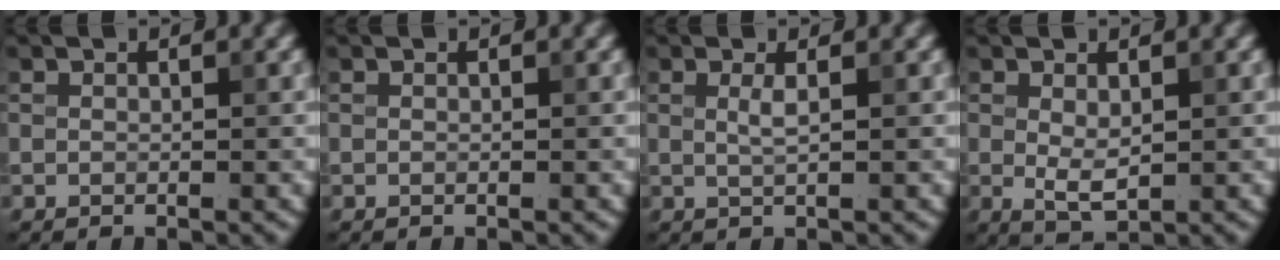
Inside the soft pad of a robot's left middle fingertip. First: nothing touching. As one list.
[{"total": 0.0}, {"total": 1.3, "force": [0.3, 0.3, 1.2], "torque": [-0.023, 0.000, 0.004]}, {"total": 2.3, "force": [0.2, 1.1, 2.0], "torque": [-0.039, -0.004, 0.008]}]